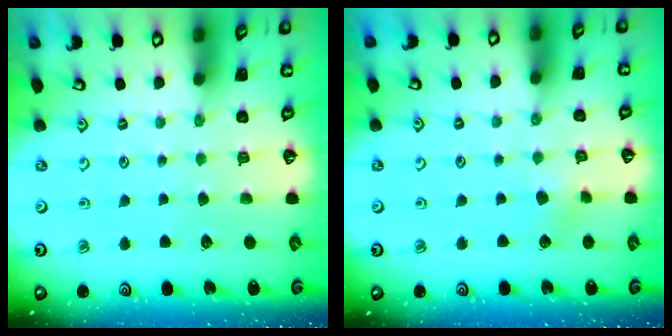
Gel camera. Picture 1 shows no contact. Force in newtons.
{"total": 2.9, "press": 2.9, "slide": 0.2}